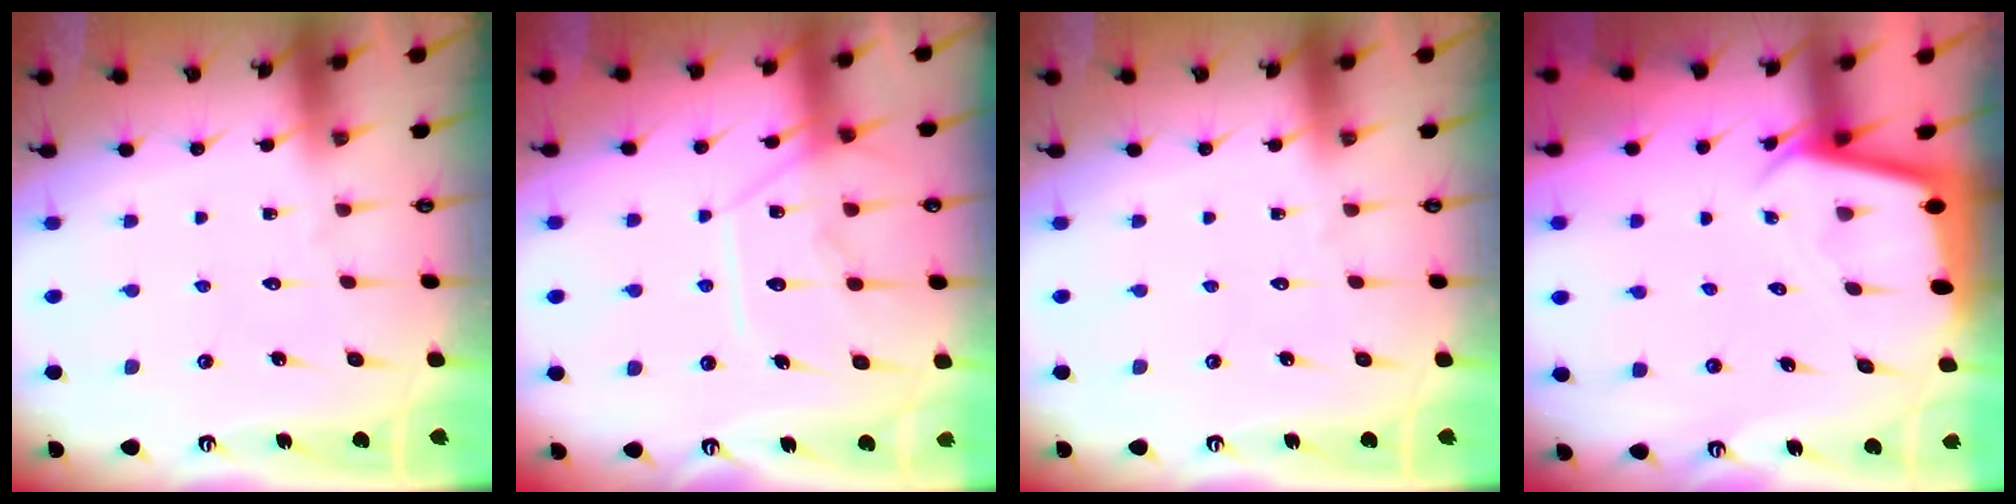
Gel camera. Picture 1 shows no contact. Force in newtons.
{"total": 13.0, "press": 12.9, "slide": 1.2}
{"total": 0.0}
{"total": 2.3, "press": 2.3, "slide": 0.1}